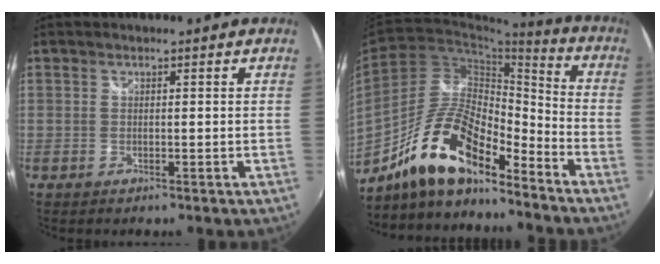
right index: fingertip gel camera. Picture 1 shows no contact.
{"total": 16.1, "force": [-11.8, 4.1, 10.2], "torque": [-0.193, 0.004, -0.222]}